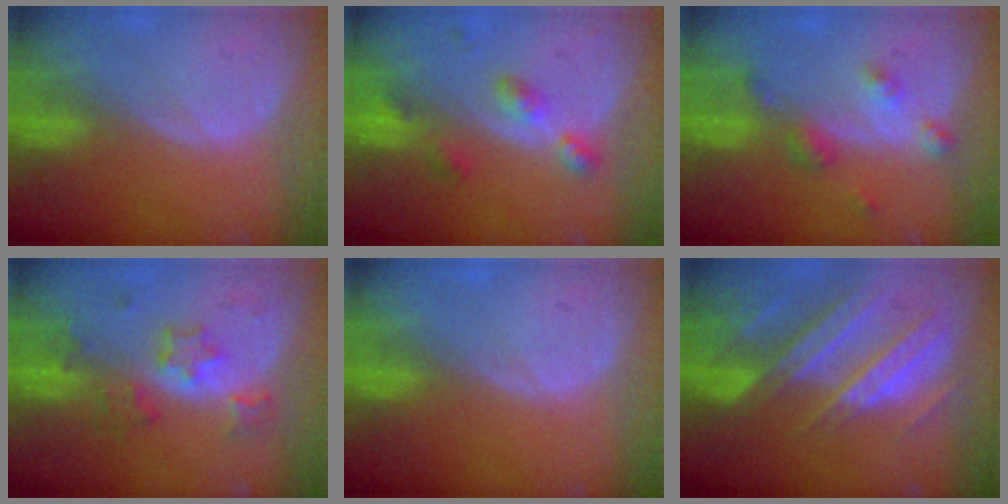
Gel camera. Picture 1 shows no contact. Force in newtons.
{"total": 4.6, "press": 4.6, "slide": 0.6}
{"total": 4.7, "press": 4.2, "slide": 2.2}
{"total": 5.9, "press": 5.8, "slide": 1.0}
{"total": 0.0}
{"total": 10.3, "press": 9.2, "slide": 4.7}